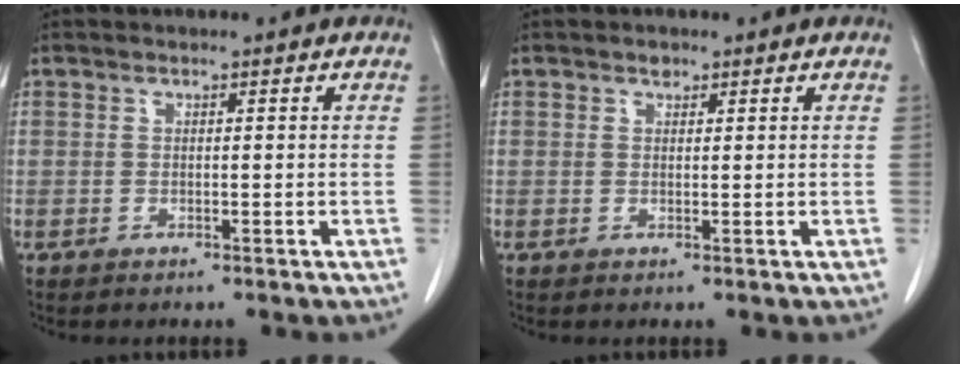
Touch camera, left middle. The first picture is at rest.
{"total": 0.9, "force": [0.7, 0.5, 0.3], "torque": [-0.005, -0.004, 0.009]}